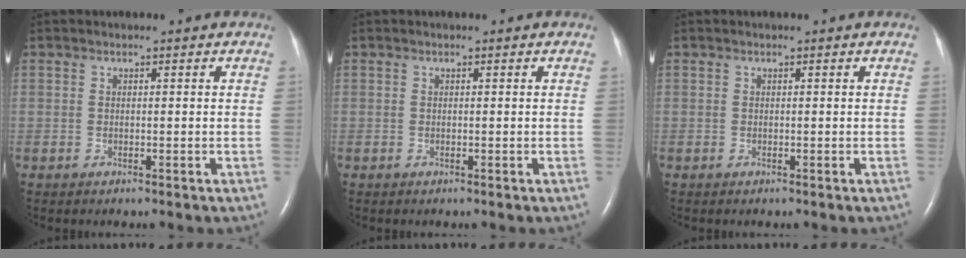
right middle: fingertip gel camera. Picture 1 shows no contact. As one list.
[{"total": 0.0}, {"total": 0.0}]